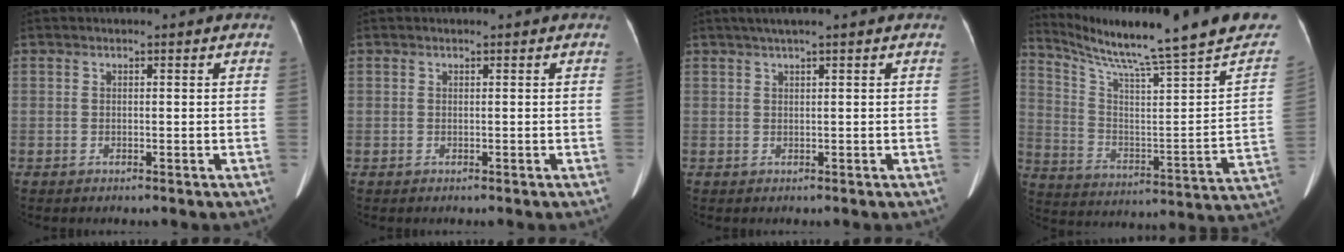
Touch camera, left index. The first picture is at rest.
{"total": 0.0}
{"total": 2.3, "force": [1.5, -0.4, 1.6], "torque": [-0.034, 0.016, 0.031]}
{"total": 26.4, "force": [21.9, -0.1, 14.6], "torque": [-0.235, -0.079, 0.302]}